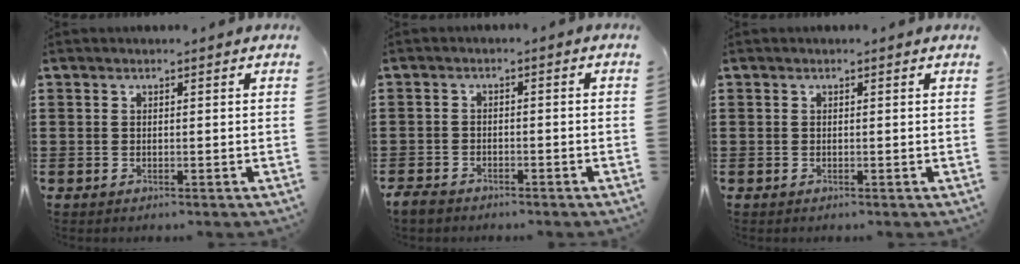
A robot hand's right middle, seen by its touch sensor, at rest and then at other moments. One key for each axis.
{"total": 2.1, "fx": -1.9, "fy": 0.7, "fz": 0.5, "tx": -0.021, "ty": -0.001, "tz": -0.040}
{"total": 0.0}